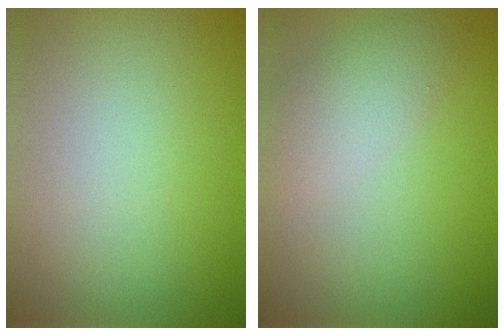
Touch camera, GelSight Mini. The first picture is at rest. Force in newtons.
{"total": 3.2, "press": 3.1, "slide": 0.2}